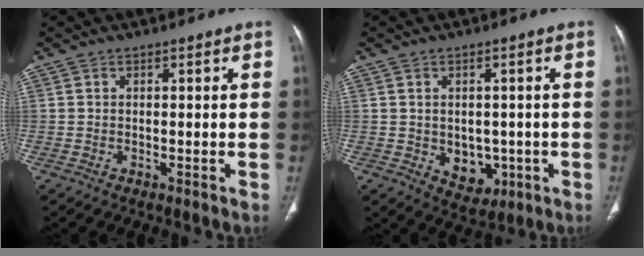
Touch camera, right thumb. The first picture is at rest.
{"total": 6.2, "force": [-1.2, 4.7, 3.9], "torque": [-0.027, 0.000, 0.000]}